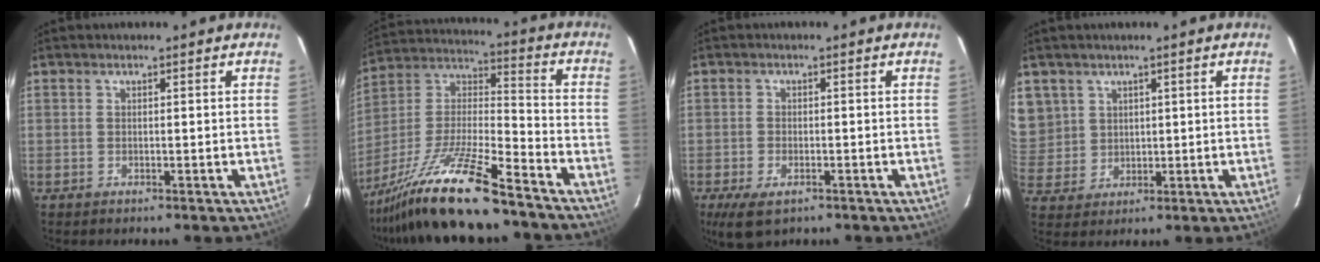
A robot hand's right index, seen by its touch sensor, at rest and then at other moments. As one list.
[{"total": 20.1, "force": [-15.5, 2.3, 12.6], "torque": [-0.251, -0.013, -0.280]}, {"total": 5.5, "force": [-3.2, 2.9, 3.4], "torque": [-0.079, -0.019, -0.055]}, {"total": 9.2, "force": [4.2, 7.9, 2.0], "torque": [-0.051, 0.016, 0.101]}]